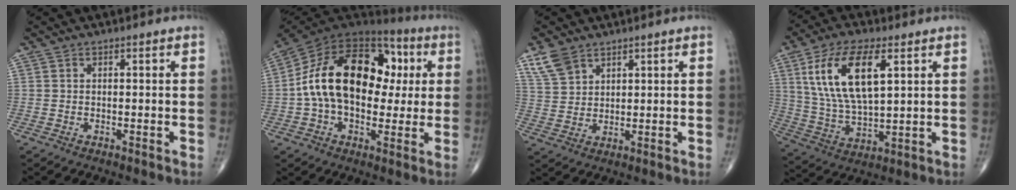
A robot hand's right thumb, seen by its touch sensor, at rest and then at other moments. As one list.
[{"total": 23.5, "force": [2.2, 15.0, 17.9], "torque": [-0.291, 0.034, 0.026]}, {"total": 5.8, "force": [4.0, 3.3, 2.5], "torque": [-0.043, -0.013, 0.088]}, {"total": 16.4, "force": [5.7, 6.9, 13.8], "torque": [-0.266, -0.014, 0.114]}]